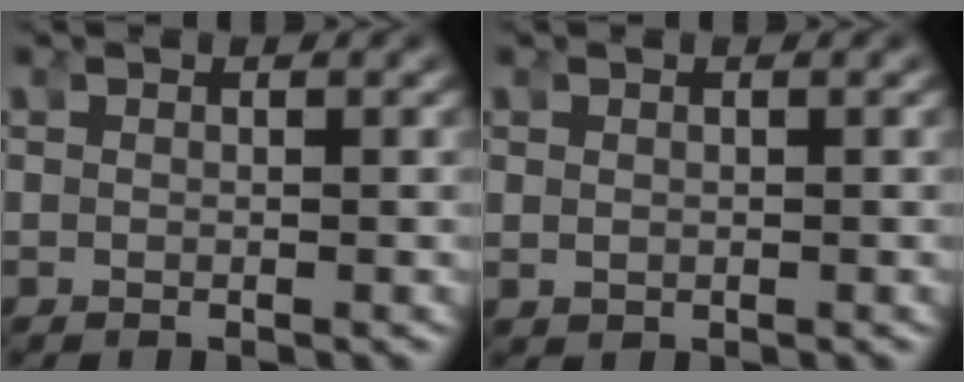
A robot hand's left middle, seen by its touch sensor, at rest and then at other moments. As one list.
[{"total": 0.8, "force": [0.4, -0.4, -0.5], "torque": [0.014, 0.002, 0.011]}]